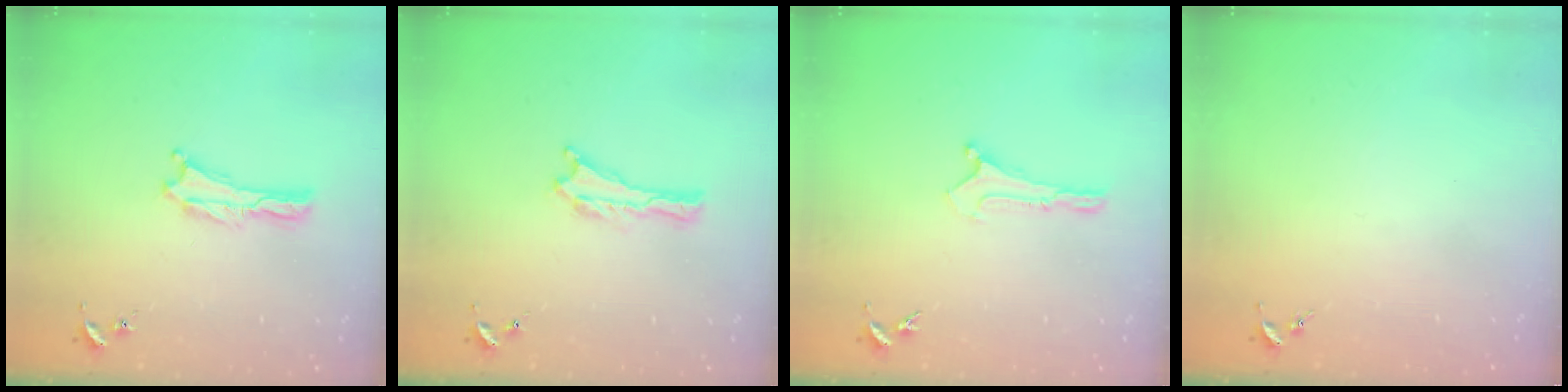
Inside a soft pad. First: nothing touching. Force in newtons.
{"total": 0.0}
{"total": 0.0}
{"total": 0.0}